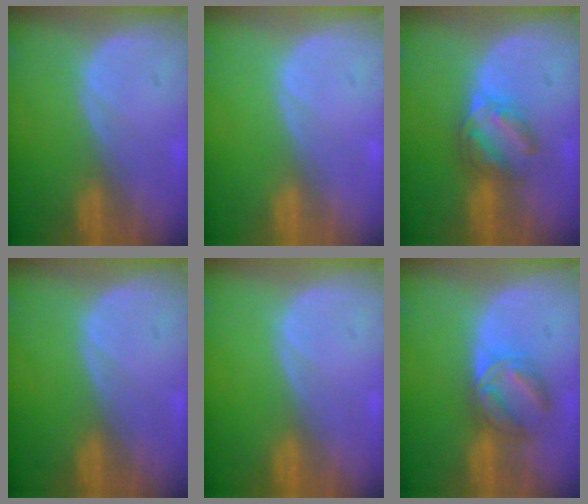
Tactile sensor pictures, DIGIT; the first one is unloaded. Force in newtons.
{"total": 0.0}
{"total": 6.1, "press": 5.3, "slide": 3.1}
{"total": 0.0}
{"total": 0.0}
{"total": 5.6, "press": 5.5, "slide": 1.1}